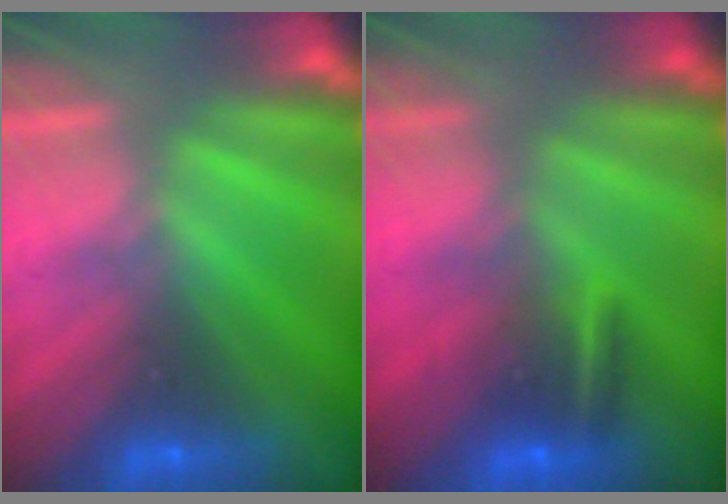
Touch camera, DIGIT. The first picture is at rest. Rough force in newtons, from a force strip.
{"total": 7.1}